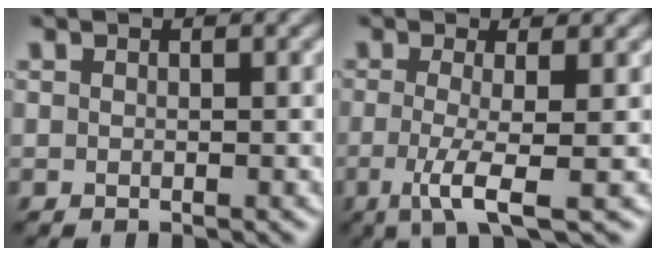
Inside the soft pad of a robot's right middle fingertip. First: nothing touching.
{"total": 4.4, "force": [-1.0, 0.9, 4.1], "torque": [-0.078, -0.013, -0.021]}